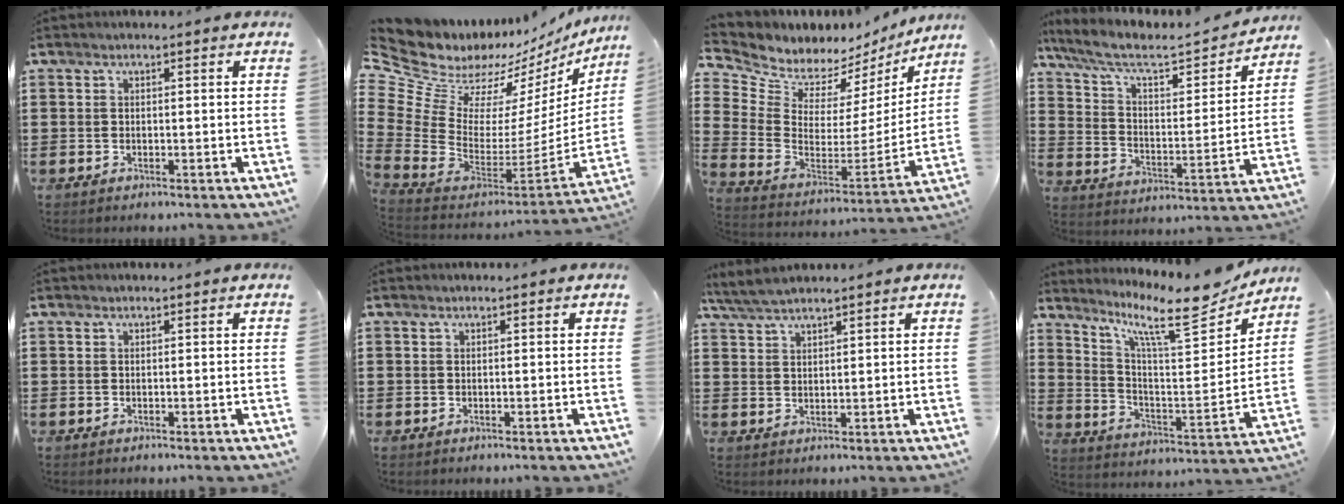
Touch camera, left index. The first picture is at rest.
{"total": 7.6, "force": [5.9, 4.4, 1.7], "torque": [-0.103, -0.082, 0.097]}
{"total": 6.1, "force": [5.5, 2.7, -0.3], "torque": [-0.039, -0.056, 0.098]}
{"total": 6.8, "force": [5.5, 1.8, 3.5], "torque": [-0.094, -0.038, 0.089]}
{"total": 0.0}
{"total": 0.0}
{"total": 3.4, "force": [3.0, 0.7, 1.5], "torque": [-0.038, -0.001, 0.056]}
{"total": 12.2, "force": [9.1, 2.4, 7.7], "torque": [-0.148, -0.052, 0.147]}